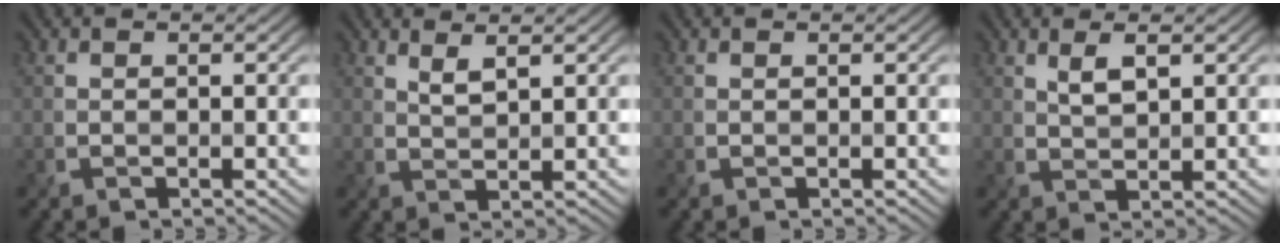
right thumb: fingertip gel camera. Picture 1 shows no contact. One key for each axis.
{"total": 2.0, "fx": 1.5, "fy": 0.2, "fz": 1.3, "tx": -0.030, "ty": -0.001, "tz": 0.035}
{"total": 0.0}
{"total": 2.6, "fx": 1.3, "fy": 0.7, "fz": 2.1, "tx": -0.046, "ty": -0.002, "tz": 0.028}